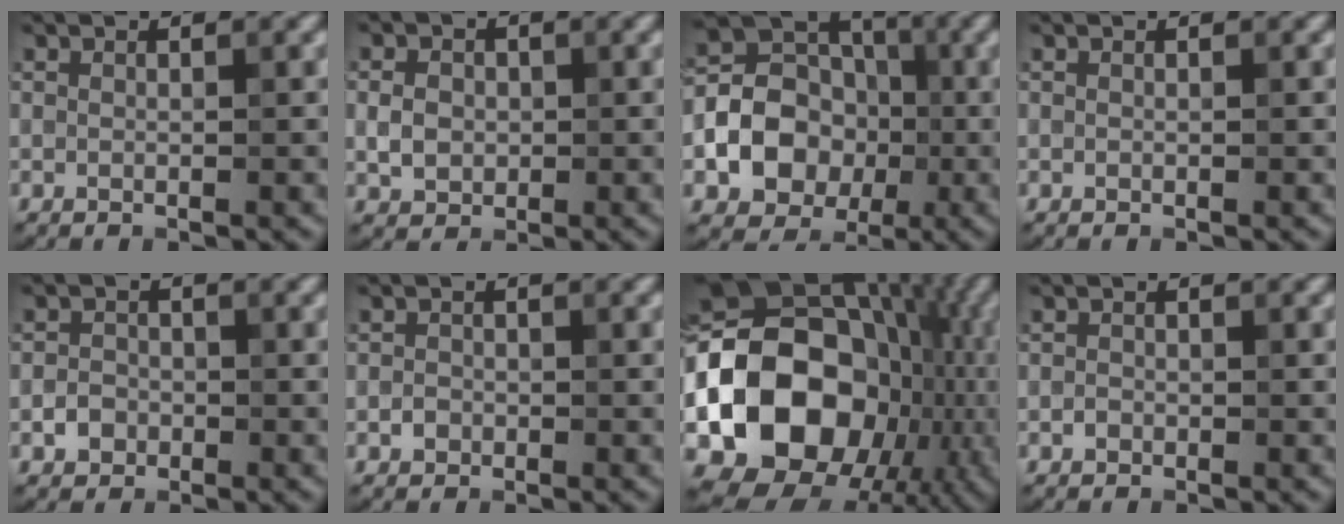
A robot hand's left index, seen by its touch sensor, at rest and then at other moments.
{"total": 2.4, "force": [-0.1, 2.1, 1.3], "torque": [-0.024, -0.001, -0.005]}
{"total": 8.4, "force": [-1.8, 6.8, 4.6], "torque": [-0.063, -0.007, -0.050]}
{"total": 0.0}
{"total": 1.7, "force": [-0.7, 1.4, 0.6], "torque": [-0.003, 0.000, -0.016]}
{"total": 1.0, "force": [-0.4, 0.8, 0.3], "torque": [0.000, -0.001, -0.009]}
{"total": 17.5, "force": [-2.8, 13.9, 10.3], "torque": [-0.175, -0.003, -0.057]}
{"total": 0.7, "force": [-0.3, 0.5, 0.2], "torque": [-0.001, -0.002, -0.007]}